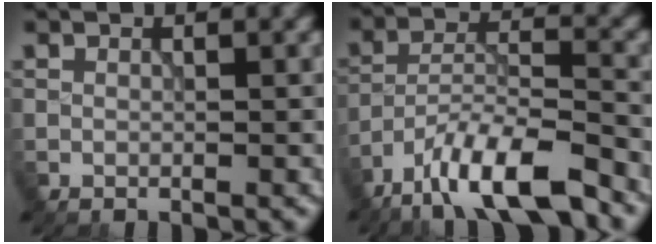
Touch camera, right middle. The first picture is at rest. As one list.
[{"total": 9.7, "force": [-7.2, 2.4, 6.1], "torque": [-0.100, 0.005, -0.137]}]